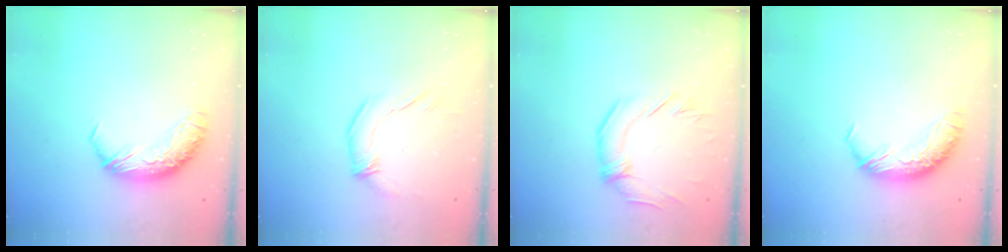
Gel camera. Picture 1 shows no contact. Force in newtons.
{"total": 1.5, "press": 1.2, "slide": 0.8}
{"total": 0.8, "press": 0.6, "slide": 0.5}
{"total": 0.0}